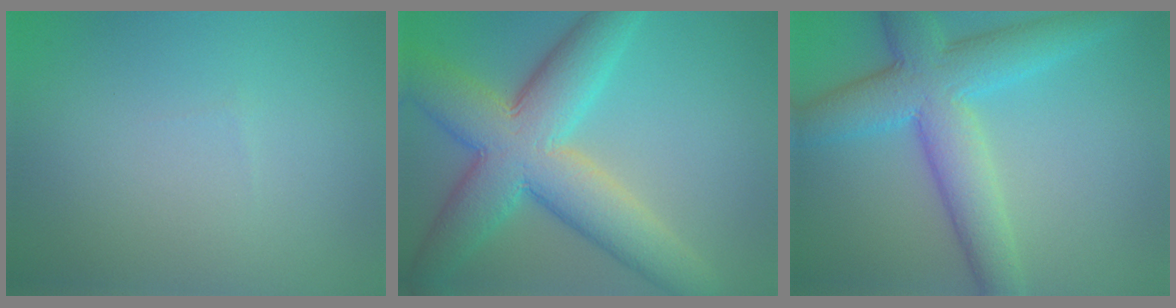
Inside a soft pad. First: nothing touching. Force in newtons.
{"total": 10.4, "press": 10.4, "slide": 0.7}
{"total": 7.5, "press": 7.5, "slide": 0.2}